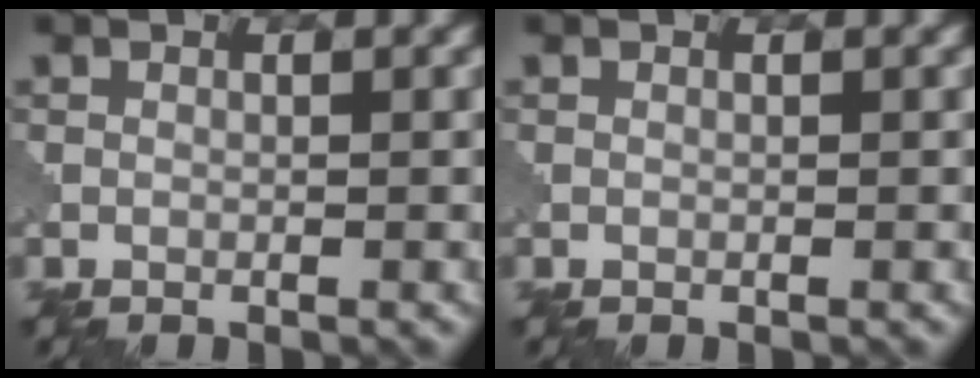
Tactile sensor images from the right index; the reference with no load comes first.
{"total": 0.0}